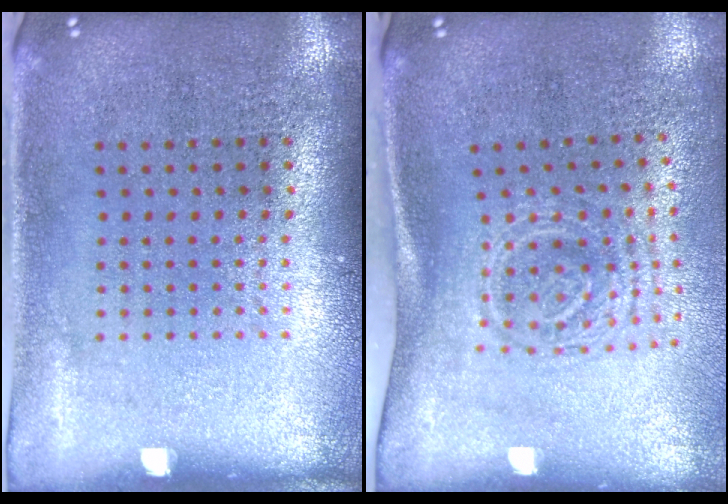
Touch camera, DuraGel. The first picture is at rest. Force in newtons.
{"total": 1.7, "press": 1.2, "slide": 1.2}